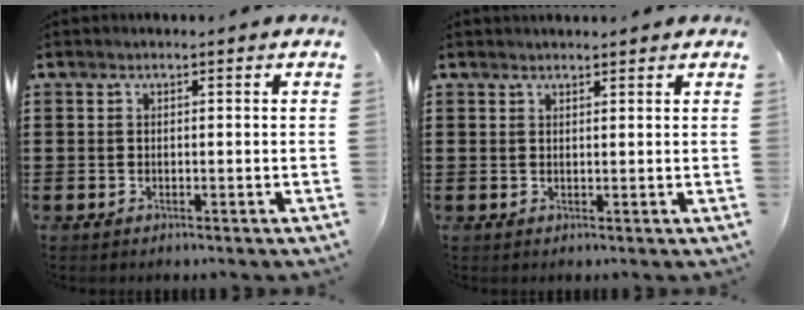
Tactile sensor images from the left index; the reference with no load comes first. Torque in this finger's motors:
{"motor_torque": [1.09, -1.05, 0.33, 0.05]}